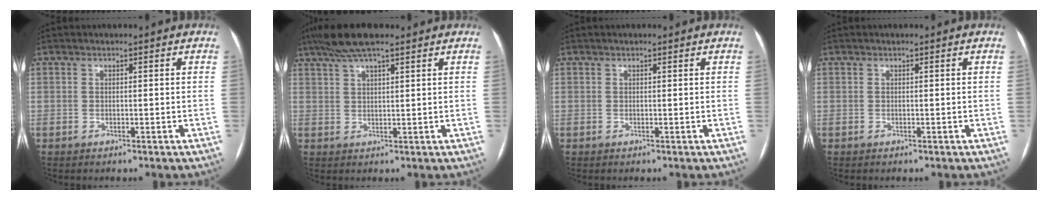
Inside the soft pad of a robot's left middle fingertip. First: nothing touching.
{"total": 7.1, "force": [5.2, 1.2, 4.6], "torque": [-0.086, 0.031, 0.090]}
{"total": 0.9, "force": [0.7, 0.2, 0.5], "torque": [-0.010, 0.017, 0.011]}
{"total": 0.0}